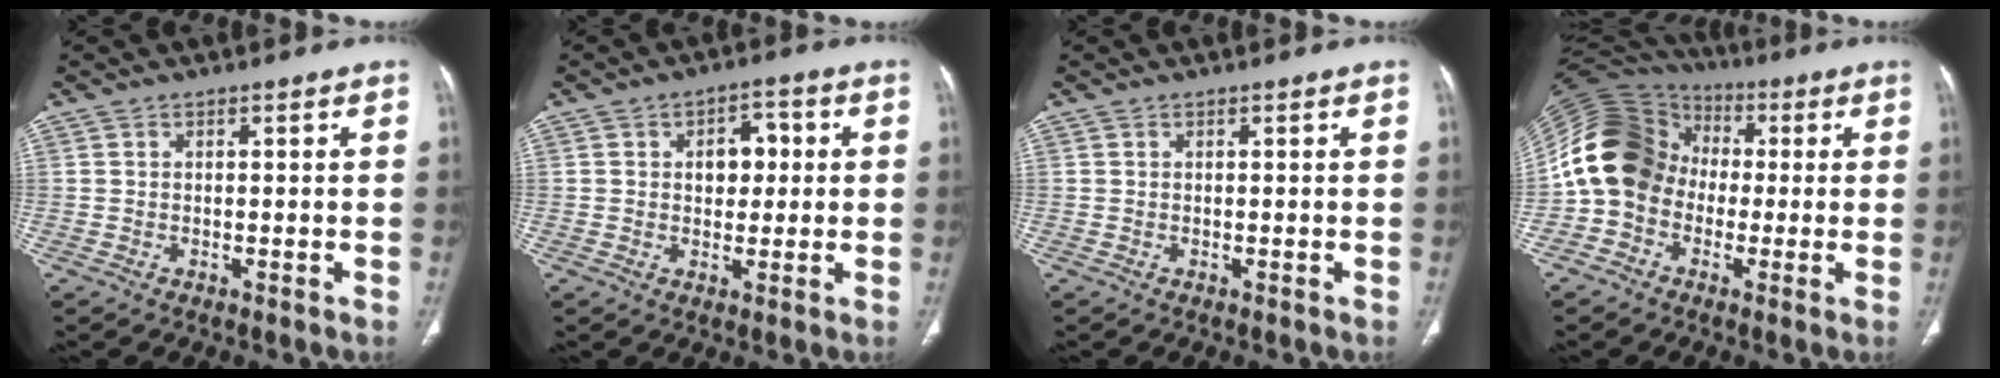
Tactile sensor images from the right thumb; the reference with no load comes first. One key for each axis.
{"total": 6.0, "fx": 0.9, "fy": 4.1, "fz": 4.2, "tx": -0.032, "ty": 0.011, "tz": 0.011}
{"total": 0.0}
{"total": 15.7, "fx": -1.2, "fy": 13.2, "fz": 8.5, "tx": -0.158, "ty": 0.044, "tz": -0.038}